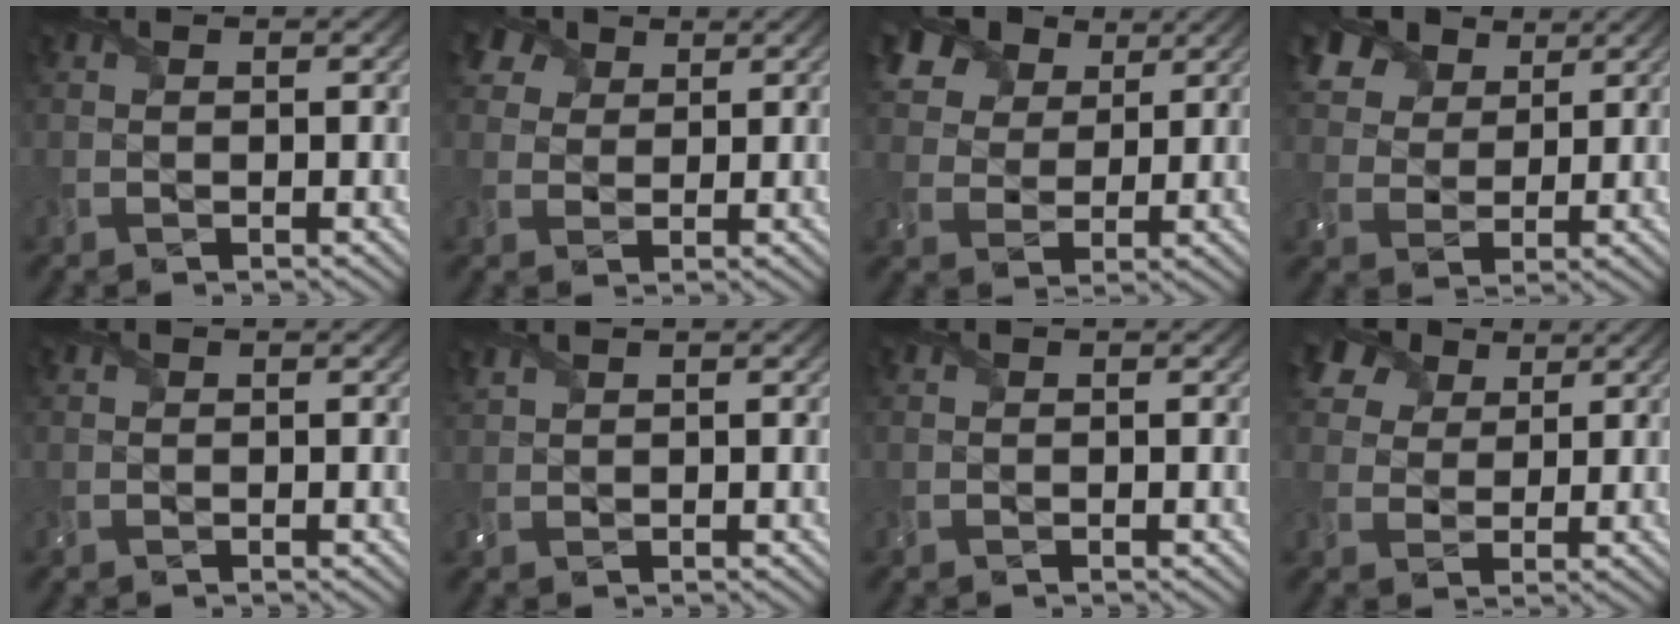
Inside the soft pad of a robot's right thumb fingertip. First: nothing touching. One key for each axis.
{"total": 5.2, "fx": 3.2, "fy": 3.5, "fz": 2.1, "tx": -0.061, "ty": 0.004, "tz": 0.063}
{"total": 12.0, "fx": 7.3, "fy": 7.7, "fz": 5.6, "tx": -0.168, "ty": 0.014, "tz": 0.137}
{"total": 8.8, "fx": 5.6, "fy": 5.5, "fz": 4.1, "tx": -0.133, "ty": 0.013, "tz": 0.104}
{"total": 0.0}
{"total": 1.4, "fx": 1.2, "fy": 0.2, "fz": 0.5, "tx": -0.021, "ty": 0.005, "tz": 0.031}
{"total": 0.0}
{"total": 7.8, "fx": 4.8, "fy": 5.0, "fz": 3.6, "tx": -0.105, "ty": 0.018, "tz": 0.083}